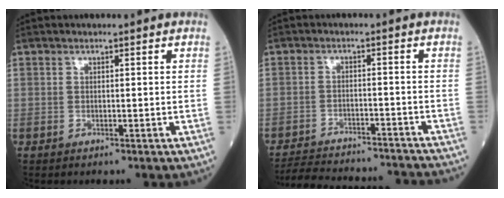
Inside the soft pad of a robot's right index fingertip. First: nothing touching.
{"total": 16.4, "force": [-15.6, 2.1, 4.5], "torque": [-0.096, -0.005, -0.214]}